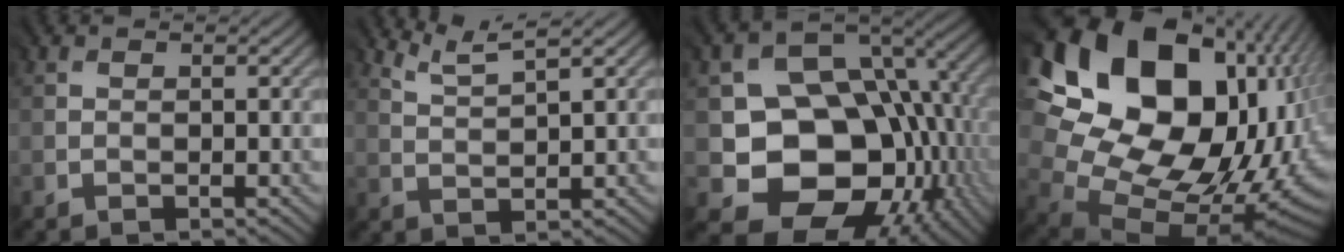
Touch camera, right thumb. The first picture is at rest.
{"total": 3.1, "force": [2.8, -0.2, 1.2], "torque": [-0.027, 0.004, 0.067]}
{"total": 13.6, "force": [-1.5, 10.9, 8.1], "torque": [-0.111, -0.034, -0.021]}
{"total": 21.6, "force": [7.9, 14.6, 13.9], "torque": [-0.297, 0.031, 0.163]}